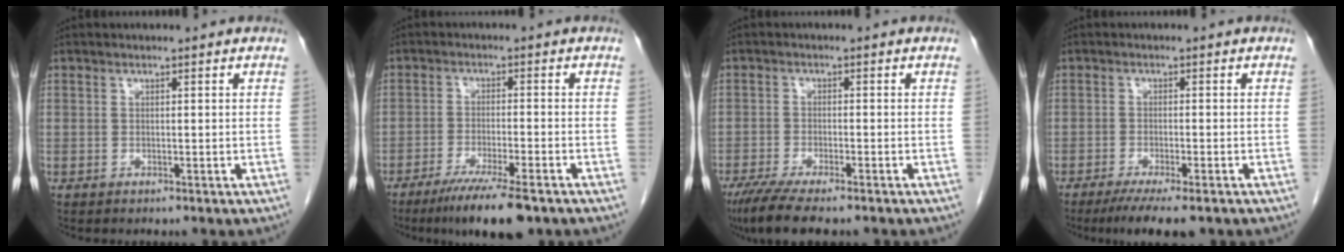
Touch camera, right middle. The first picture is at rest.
{"total": 9.7, "force": [-6.9, 0.9, 6.7], "torque": [-0.106, -0.022, -0.108]}
{"total": 8.7, "force": [-6.8, 1.5, 5.2], "torque": [-0.083, -0.018, -0.109]}
{"total": 7.6, "force": [-5.7, 1.1, 5.0], "torque": [-0.072, -0.016, -0.085]}